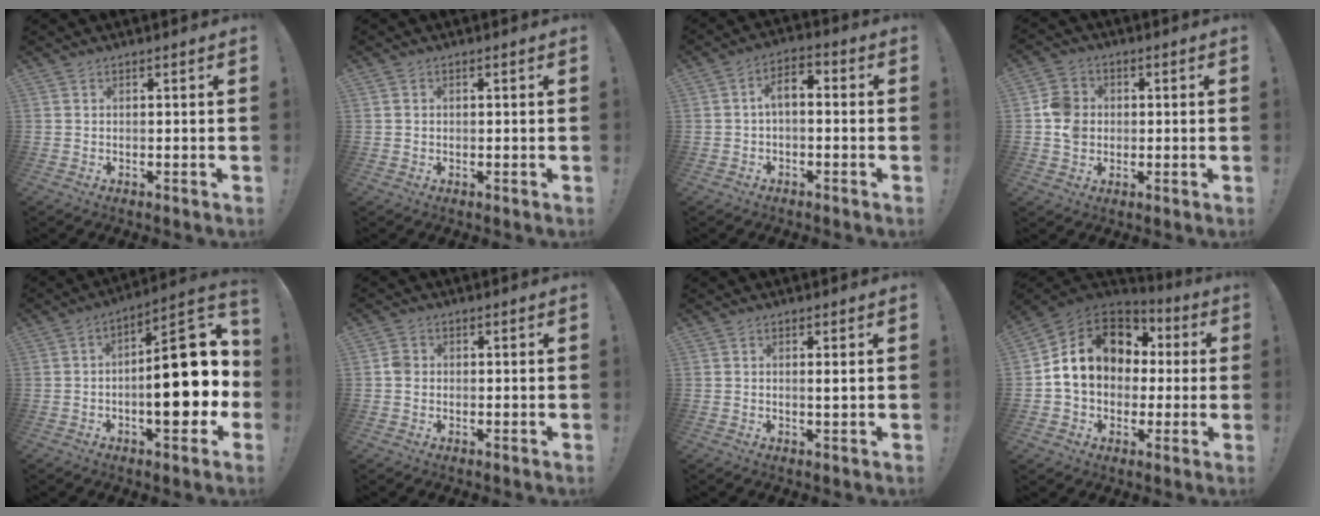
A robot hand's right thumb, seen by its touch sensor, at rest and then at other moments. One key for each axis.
{"total": 0.8, "fx": 0.2, "fy": 0.8, "fz": 0.2, "tx": 0.001, "ty": 0.002, "tz": 0.002}
{"total": 5.1, "fx": -0.6, "fy": 2.6, "fz": 4.3, "tx": -0.076, "ty": 0.007, "tz": -0.011}
{"total": 8.3, "fx": 0.0, "fy": 7.5, "fz": 3.6, "tx": -0.051, "ty": 0.014, "tz": 0.007}
{"total": 21.6, "fx": -1.8, "fy": 9.1, "fz": 19.5, "tx": -0.258, "ty": 0.014, "tz": -0.022}
{"total": 2.7, "fx": -0.3, "fy": 2.4, "fz": 1.4, "tx": -0.020, "ty": 0.007, "tz": -0.005}
{"total": 1.3, "fx": 0.3, "fy": 0.0, "fz": 1.3, "tx": -0.016, "ty": -0.006, "tz": 0.001}
{"total": 17.0, "fx": 3.7, "fy": 13.2, "fz": 10.1, "tx": -0.156, "ty": 0.002, "tz": 0.080}